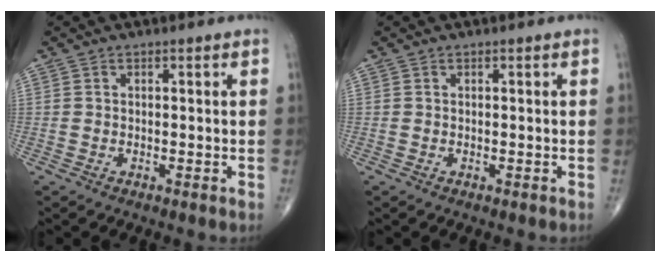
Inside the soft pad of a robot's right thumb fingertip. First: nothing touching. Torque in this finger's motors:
{"motor_torque": [-0.08, 0.07, 0.00, 0.00, 0.00]}